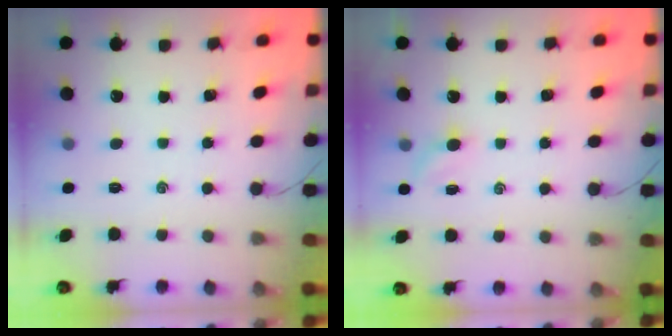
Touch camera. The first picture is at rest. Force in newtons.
{"total": 2.6, "press": 2.4, "slide": 0.8}